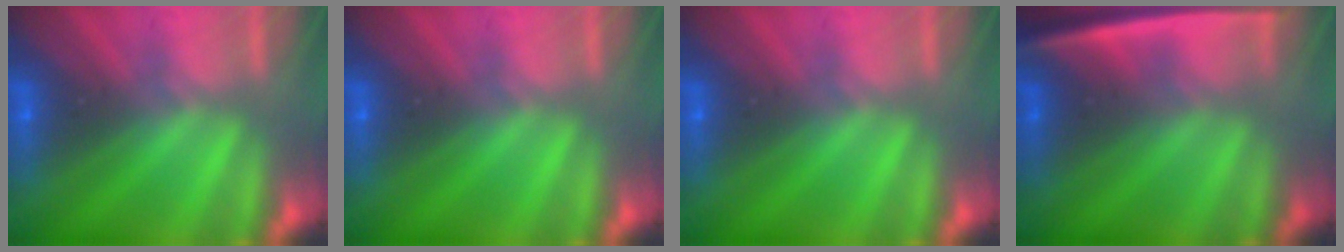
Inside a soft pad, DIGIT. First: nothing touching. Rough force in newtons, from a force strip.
{"total": 0.0}
{"total": 0.0}
{"total": 2.5}